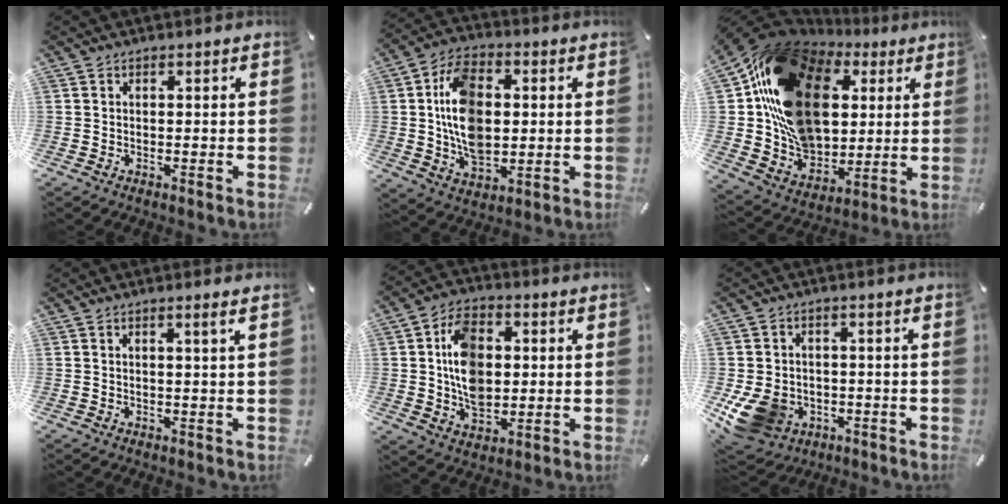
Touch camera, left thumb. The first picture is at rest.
{"total": 15.6, "force": [1.1, 10.3, 11.7], "torque": [-0.234, 0.002, 0.018]}
{"total": 25.4, "force": [7.0, 18.9, 15.3], "torque": [-0.285, -0.033, 0.129]}
{"total": 2.2, "force": [1.1, 0.0, 1.9], "torque": [-0.039, -0.001, 0.017]}
{"total": 12.7, "force": [1.1, 9.2, 8.6], "torque": [-0.154, 0.011, 0.021]}
{"total": 10.3, "force": [-3.5, 8.4, 4.8], "torque": [-0.114, 0.021, -0.059]}